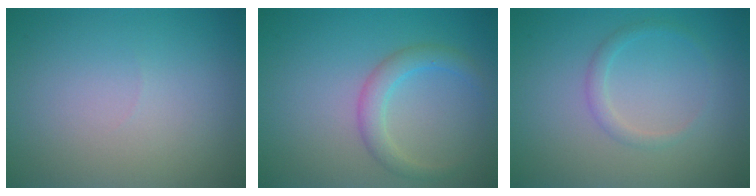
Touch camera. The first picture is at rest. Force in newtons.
{"total": 2.5, "press": 2.5, "slide": 0.1}
{"total": 1.2, "press": 1.2, "slide": 0.1}